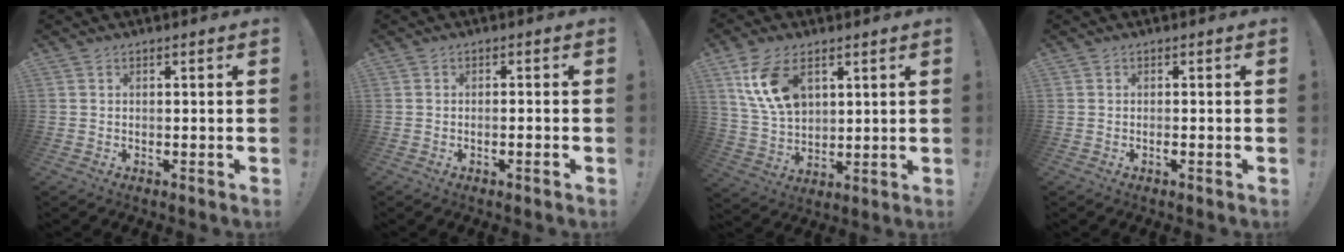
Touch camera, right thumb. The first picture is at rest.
{"total": 1.9, "force": [-1.1, -0.1, 1.6], "torque": [-0.034, 0.004, -0.017]}
{"total": 13.8, "force": [6.3, 8.5, 8.8], "torque": [-0.171, -0.013, 0.124]}
{"total": 0.8, "force": [-0.4, 0.0, 0.7], "torque": [-0.022, 0.000, -0.005]}